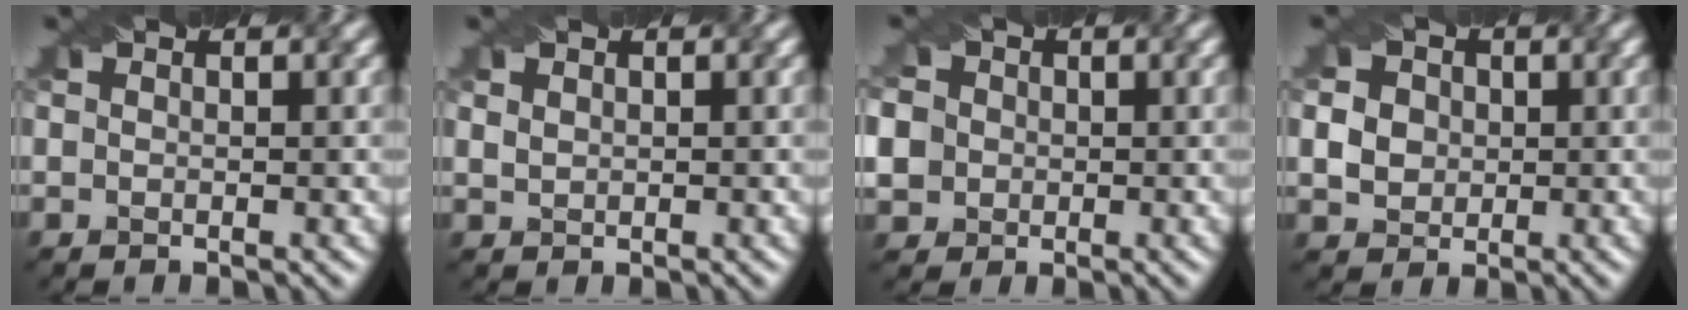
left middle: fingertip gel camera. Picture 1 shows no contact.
{"total": 1.5, "force": [1.0, 1.0, 0.6], "torque": [-0.022, 0.004, 0.023]}
{"total": 8.2, "force": [0.5, 7.6, 2.9], "torque": [-0.071, 0.026, -0.006]}
{"total": 6.0, "force": [1.7, 5.1, 2.5], "torque": [-0.051, 0.030, 0.021]}